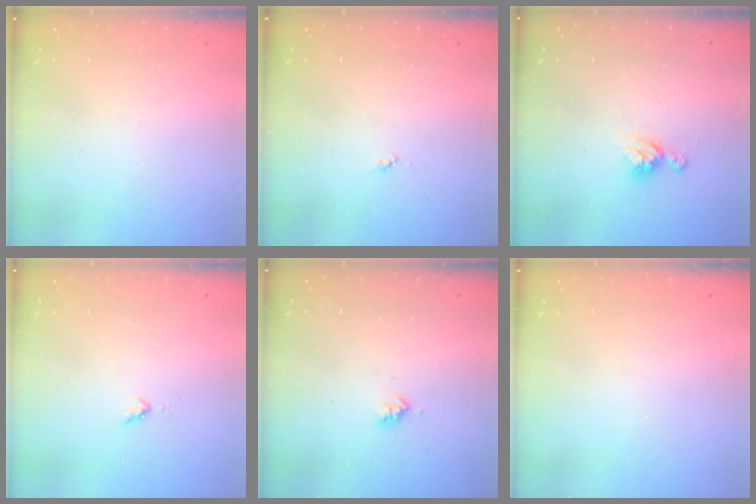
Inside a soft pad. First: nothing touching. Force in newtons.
{"total": 3.4, "press": 3.4, "slide": 0.5}
{"total": 8.0, "press": 7.9, "slide": 0.7}
{"total": 2.8, "press": 2.8, "slide": 0.4}
{"total": 3.1, "press": 3.1, "slide": 0.4}
{"total": 0.0}